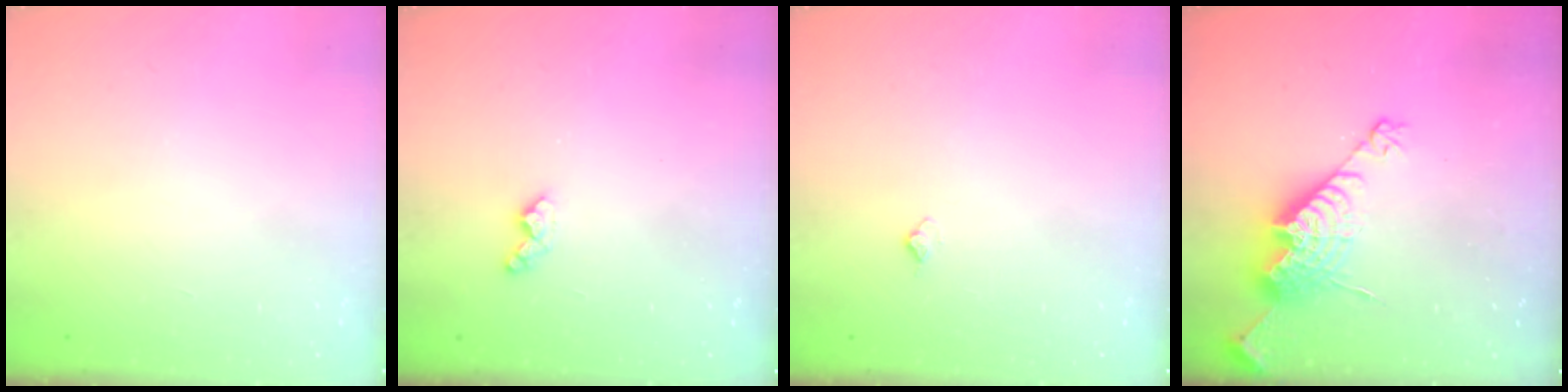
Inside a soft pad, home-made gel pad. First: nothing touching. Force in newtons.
{"total": 5.9, "press": 5.9, "slide": 0.6}
{"total": 3.3, "press": 3.3, "slide": 0.2}
{"total": 14.7, "press": 14.7, "slide": 1.2}